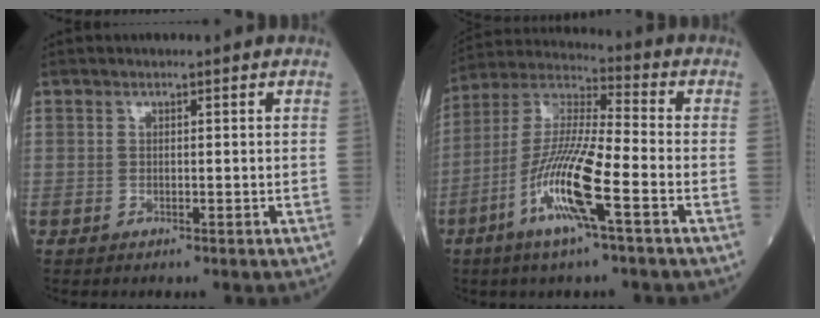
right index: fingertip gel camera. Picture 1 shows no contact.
{"total": 13.7, "force": [-5.5, 0.8, 12.5], "torque": [-0.257, -0.007, -0.112]}